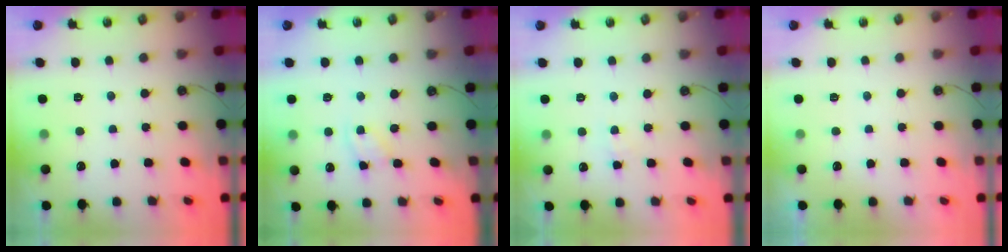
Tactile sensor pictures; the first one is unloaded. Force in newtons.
{"total": 2.1, "press": 2.1, "slide": 0.3}
{"total": 1.5, "press": 1.5, "slide": 0.3}
{"total": 0.0}